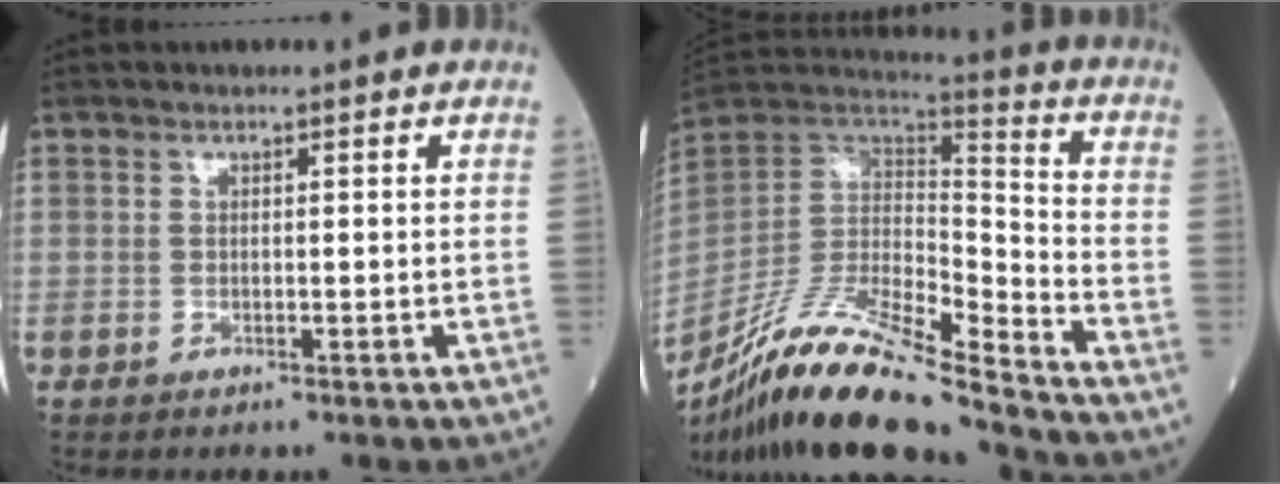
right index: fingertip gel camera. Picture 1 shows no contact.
{"total": 21.1, "force": [-17.0, 2.6, 12.4], "torque": [-0.267, -0.011, -0.318]}